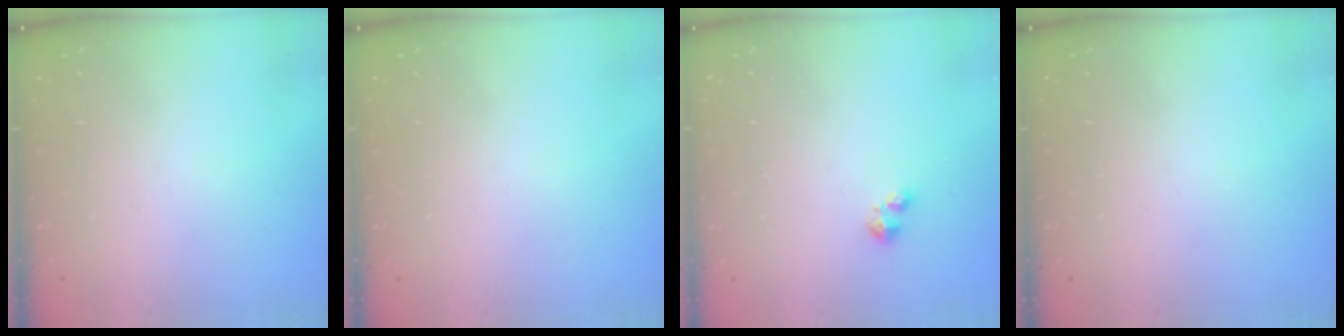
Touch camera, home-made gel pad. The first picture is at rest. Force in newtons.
{"total": 0.0}
{"total": 1.6, "press": 1.6, "slide": 0.3}
{"total": 0.0}